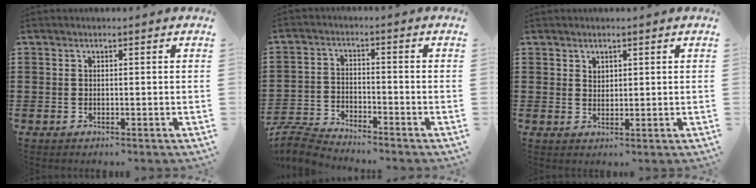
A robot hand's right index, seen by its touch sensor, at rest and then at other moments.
{"total": 4.7, "force": [-4.6, 0.3, 0.6], "torque": [-0.042, -0.008, -0.101]}
{"total": 1.5, "force": [1.2, 0.9, 0.3], "torque": [-0.007, 0.004, 0.023]}